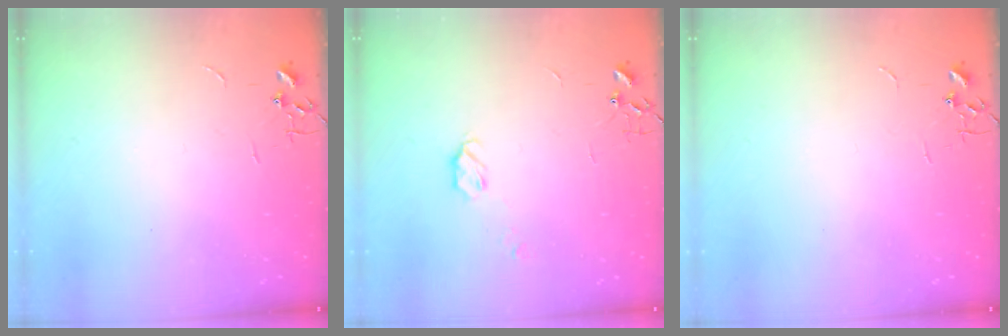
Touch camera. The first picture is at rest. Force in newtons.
{"total": 4.8, "press": 4.8, "slide": 0.4}
{"total": 0.0}